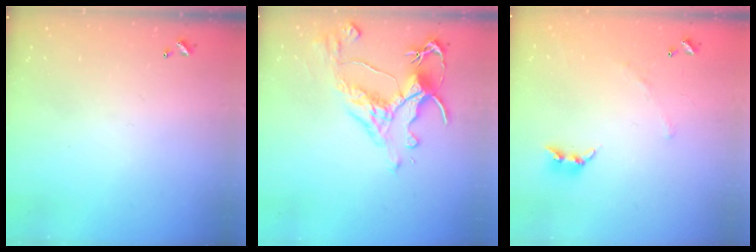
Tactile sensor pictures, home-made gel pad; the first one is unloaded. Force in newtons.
{"total": 5.5, "press": 5.3, "slide": 1.5}
{"total": 3.2, "press": 3.1, "slide": 0.9}